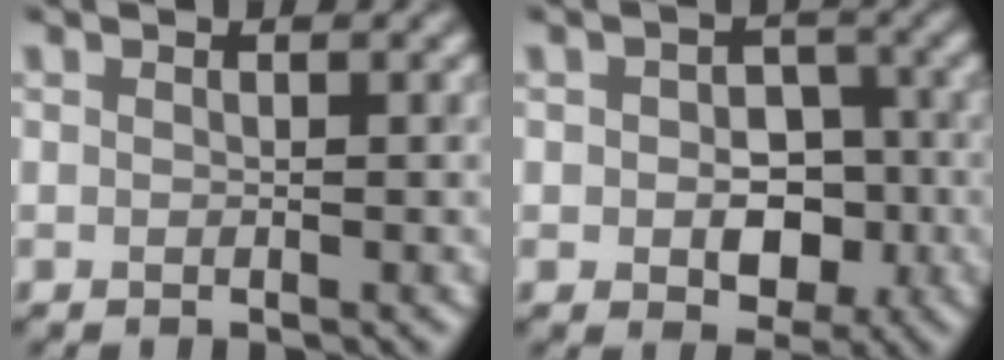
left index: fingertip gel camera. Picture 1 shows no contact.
{"total": 5.5, "force": [-0.7, 3.8, 3.8], "torque": [-0.049, -0.010, -0.010]}